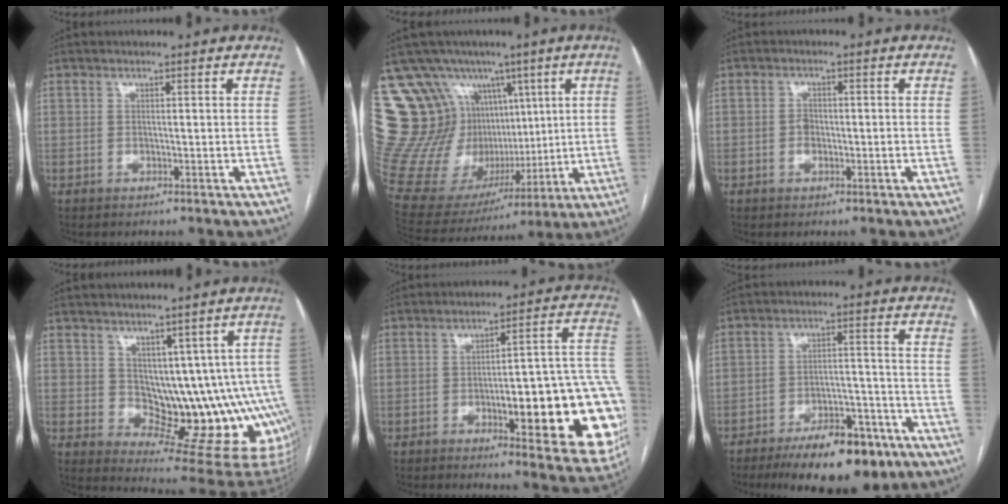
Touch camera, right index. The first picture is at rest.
{"total": 25.7, "force": [9.3, 20.2, 12.9], "torque": [-0.263, 0.094, 0.195]}
{"total": 1.8, "force": [-0.5, 1.2, 1.2], "torque": [-0.020, 0.004, -0.007]}
{"total": 12.5, "force": [1.5, 7.3, 10.0], "torque": [-0.102, 0.003, 0.041]}
{"total": 21.7, "force": [-5.1, 4.6, 20.6], "torque": [-0.165, 0.027, -0.046]}
{"total": 14.1, "force": [-9.8, 5.0, 8.8], "torque": [-0.121, 0.015, -0.149]}